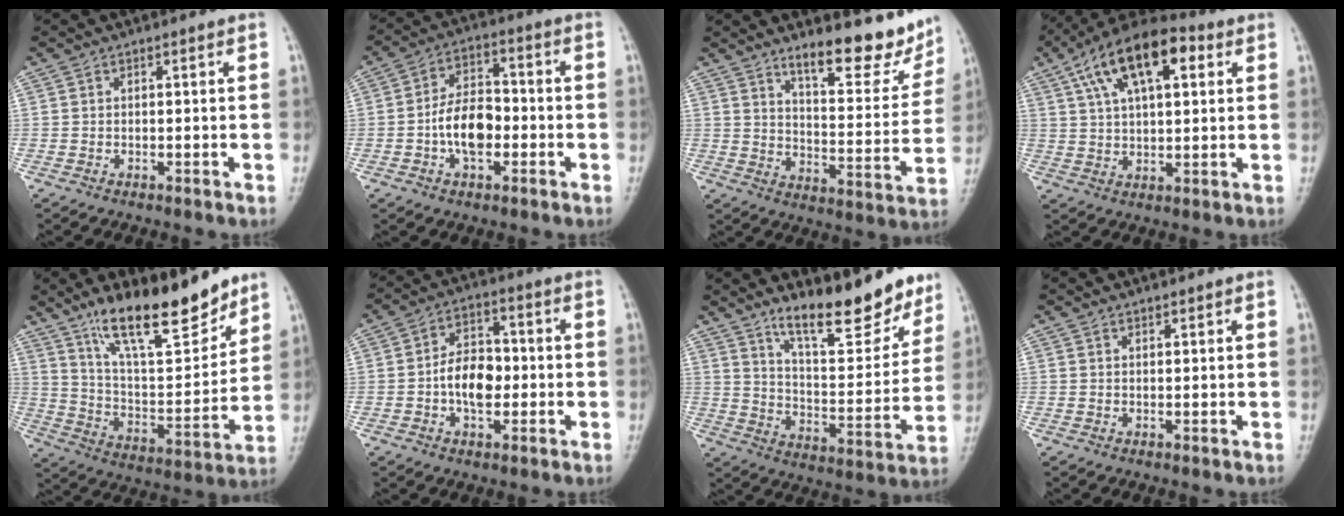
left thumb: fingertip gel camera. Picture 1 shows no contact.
{"total": 9.4, "force": [-2.2, 5.6, 7.2], "torque": [-0.107, 0.025, -0.048]}
{"total": 14.2, "force": [10.7, 4.5, 8.2], "torque": [-0.070, -0.078, 0.161]}
{"total": 15.9, "force": [6.4, 7.4, 12.6], "torque": [-0.196, 0.011, 0.100]}
{"total": 18.8, "force": [13.6, 5.8, 11.6], "torque": [-0.150, -0.083, 0.238]}
{"total": 8.4, "force": [-1.2, 5.4, 6.3], "torque": [-0.084, 0.017, -0.030]}
{"total": 16.4, "force": [12.3, 5.1, 9.6], "torque": [-0.097, -0.084, 0.198]}
{"total": 0.8, "force": [0.8, 0.3, 0.2], "torque": [-0.001, -0.005, 0.012]}